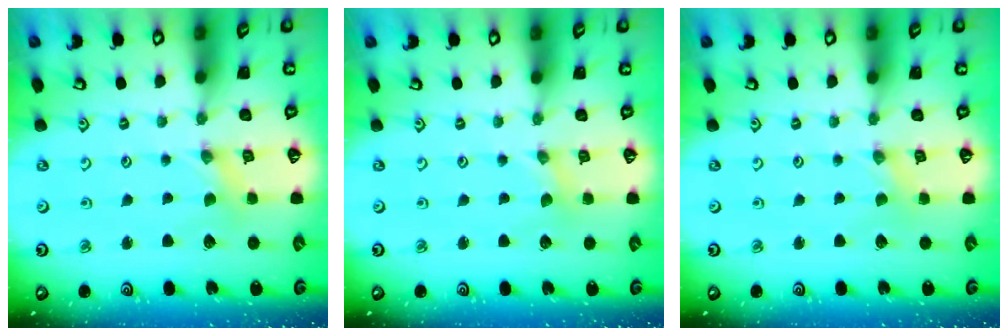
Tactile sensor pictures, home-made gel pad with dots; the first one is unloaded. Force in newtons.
{"total": 0.0}
{"total": 0.0}